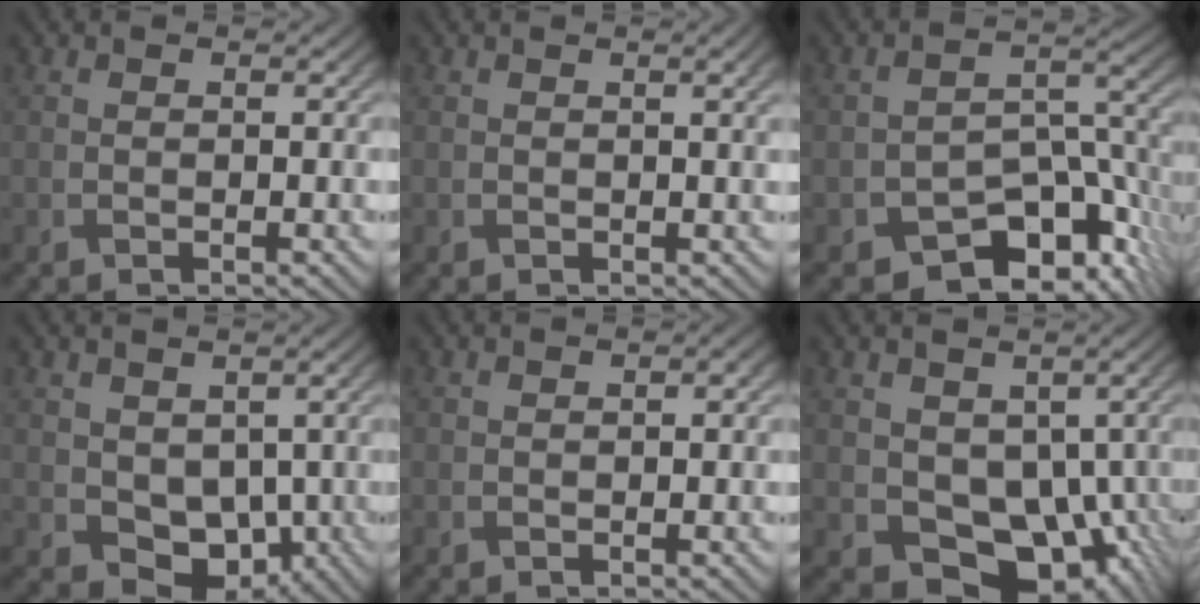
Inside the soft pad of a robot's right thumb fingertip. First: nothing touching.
{"total": 1.8, "force": [0.7, 0.3, 1.7], "torque": [-0.021, 0.004, 0.010]}
{"total": 10.7, "force": [-6.6, 6.0, 6.0], "torque": [-0.075, -0.024, -0.101]}
{"total": 5.9, "force": [0.1, 4.5, 3.8], "torque": [-0.081, -0.022, 0.011]}
{"total": 0.5, "force": [0.1, 0.2, 0.5], "torque": [-0.007, 0.001, 0.003]}
{"total": 10.6, "force": [-0.9, 8.0, 7.0], "torque": [-0.113, -0.042, 0.000]}